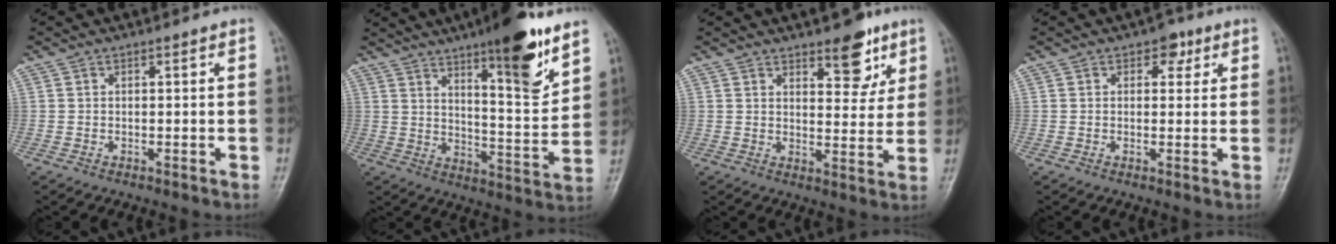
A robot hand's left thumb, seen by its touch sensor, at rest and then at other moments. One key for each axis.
{"total": 13.7, "fx": 8.4, "fy": 2.3, "fz": 10.5, "tx": -0.142, "ty": -0.051, "tz": 0.126}
{"total": 8.8, "fx": 5.2, "fy": 3.9, "fz": 5.8, "tx": -0.049, "ty": -0.030, "tz": 0.072}
{"total": 3.3, "fx": 1.5, "fy": 2.3, "fz": 1.8, "tx": 0.001, "ty": -0.001, "tz": 0.015}